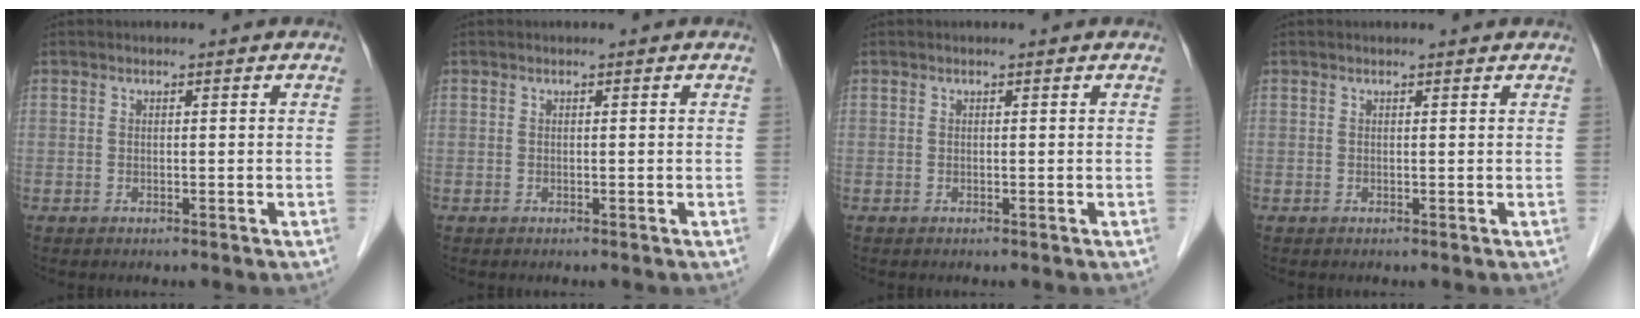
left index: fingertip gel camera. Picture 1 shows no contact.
{"total": 0.0}
{"total": 0.0}
{"total": 0.6, "force": [0.6, 0.0, 0.0], "torque": [-0.008, -0.001, 0.005]}